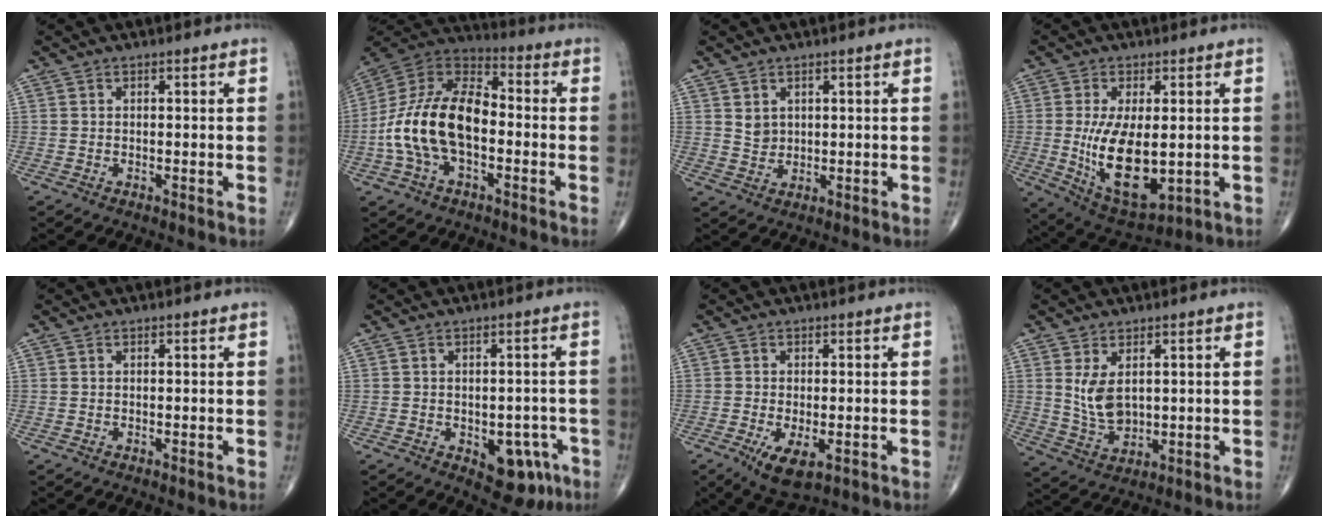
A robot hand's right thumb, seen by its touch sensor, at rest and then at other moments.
{"total": 18.2, "force": [-3.0, 10.3, 14.7], "torque": [-0.275, 0.041, -0.060]}
{"total": 2.7, "force": [1.2, 2.1, 1.2], "torque": [-0.012, -0.012, 0.028]}
{"total": 14.3, "force": [-1.0, 6.6, 12.6], "torque": [-0.216, -0.022, 0.004]}
{"total": 0.0}
{"total": 8.7, "force": [-3.5, 5.2, 6.0], "torque": [-0.037, 0.018, -0.035]}
{"total": 6.3, "force": [-2.4, 2.7, 5.2], "torque": [-0.090, -0.014, -0.033]}
{"total": 6.5, "force": [1.7, 3.8, 5.0], "torque": [-0.085, -0.017, 0.046]}